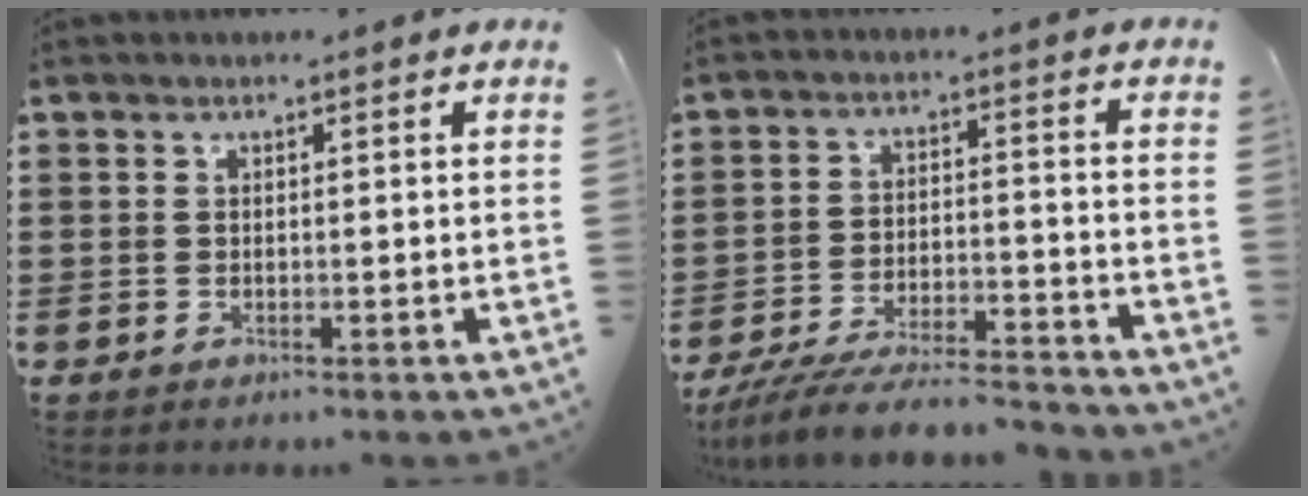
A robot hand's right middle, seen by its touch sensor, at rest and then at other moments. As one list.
[{"total": 8.2, "force": [-7.7, 1.0, 2.8], "torque": [-0.051, 0.012, -0.148]}]